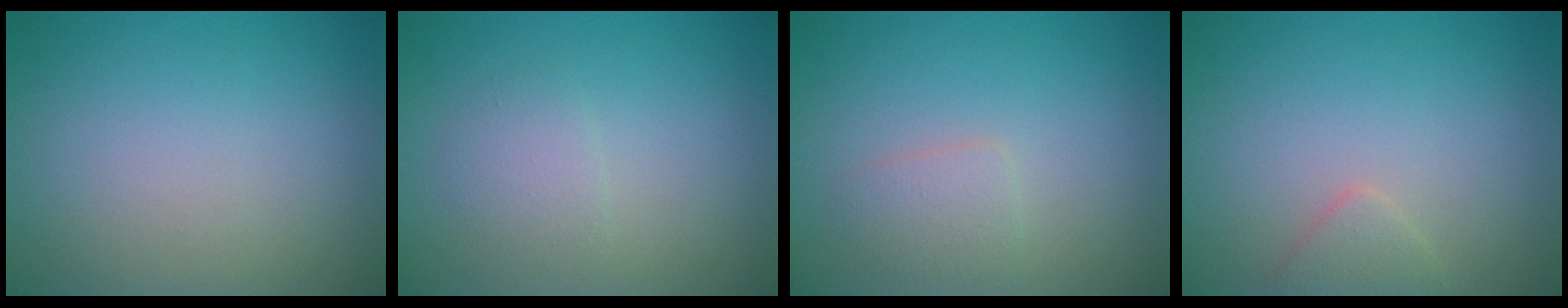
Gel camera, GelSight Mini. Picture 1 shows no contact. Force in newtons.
{"total": 1.6, "press": 1.6, "slide": 0.1}
{"total": 1.5, "press": 1.5, "slide": 0.1}
{"total": 1.4, "press": 1.4, "slide": 0.1}